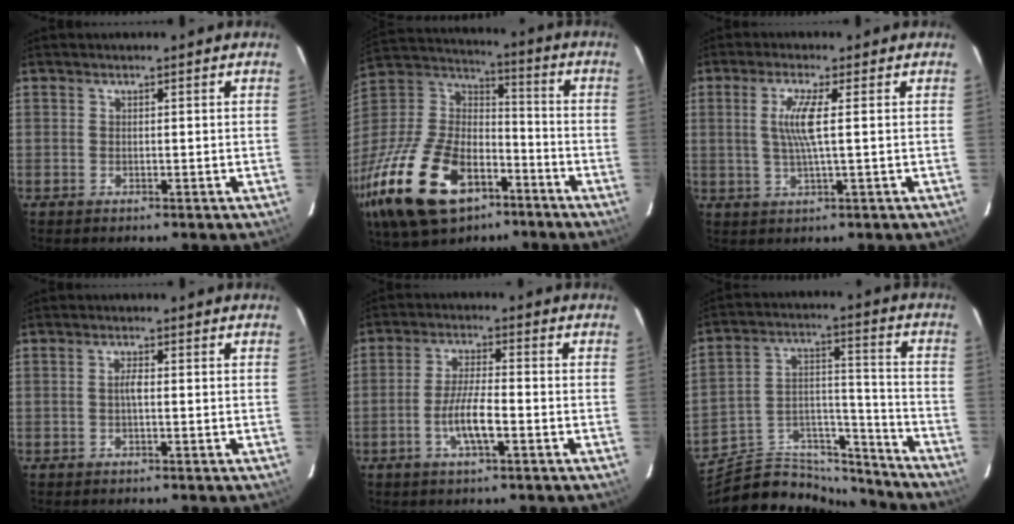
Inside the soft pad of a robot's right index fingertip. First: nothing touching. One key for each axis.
{"total": 33.3, "fx": -17.8, "fy": 18.5, "fz": 21.2, "tx": -0.474, "ty": -0.020, "tz": -0.289}
{"total": 5.4, "fx": 0.8, "fy": -0.2, "fz": 5.4, "tx": -0.104, "ty": -0.004, "tz": 0.015}
{"total": 1.6, "fx": -0.2, "fy": 0.4, "fz": 1.5, "tx": -0.029, "ty": 0.005, "tz": -0.007}
{"total": 6.6, "fx": -2.6, "fy": 1.2, "fz": 5.9, "tx": -0.117, "ty": -0.002, "tz": -0.049}
{"total": 18.6, "fx": -16.2, "fy": 7.3, "fz": 5.6, "tx": -0.100, "ty": 0.056, "tz": -0.249}